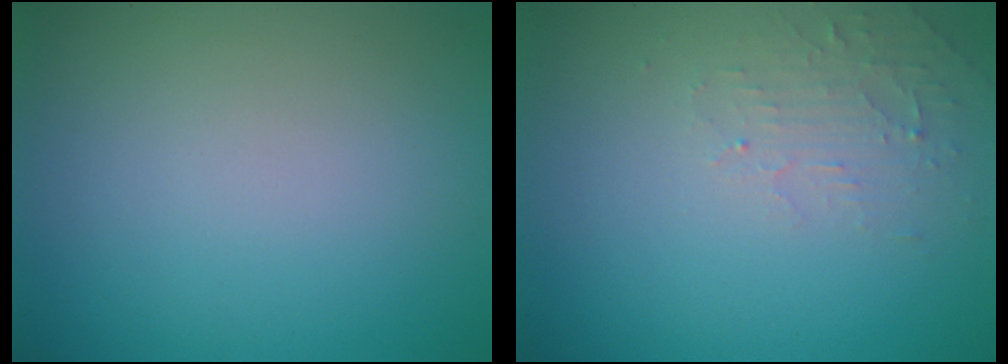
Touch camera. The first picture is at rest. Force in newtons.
{"total": 2.0, "press": 1.9, "slide": 0.4}